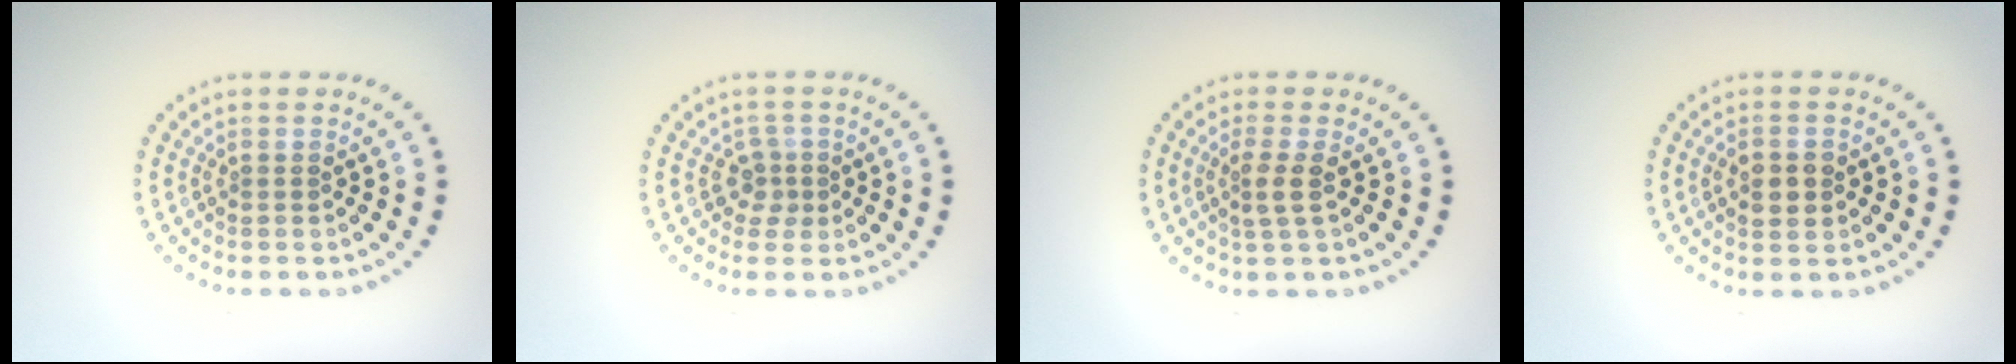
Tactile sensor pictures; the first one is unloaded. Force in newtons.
{"total": 1.7, "press": 1.3, "slide": 1.2}
{"total": 1.9, "press": 1.5, "slide": 1.2}
{"total": 2.6, "press": 2.6, "slide": 0.1}